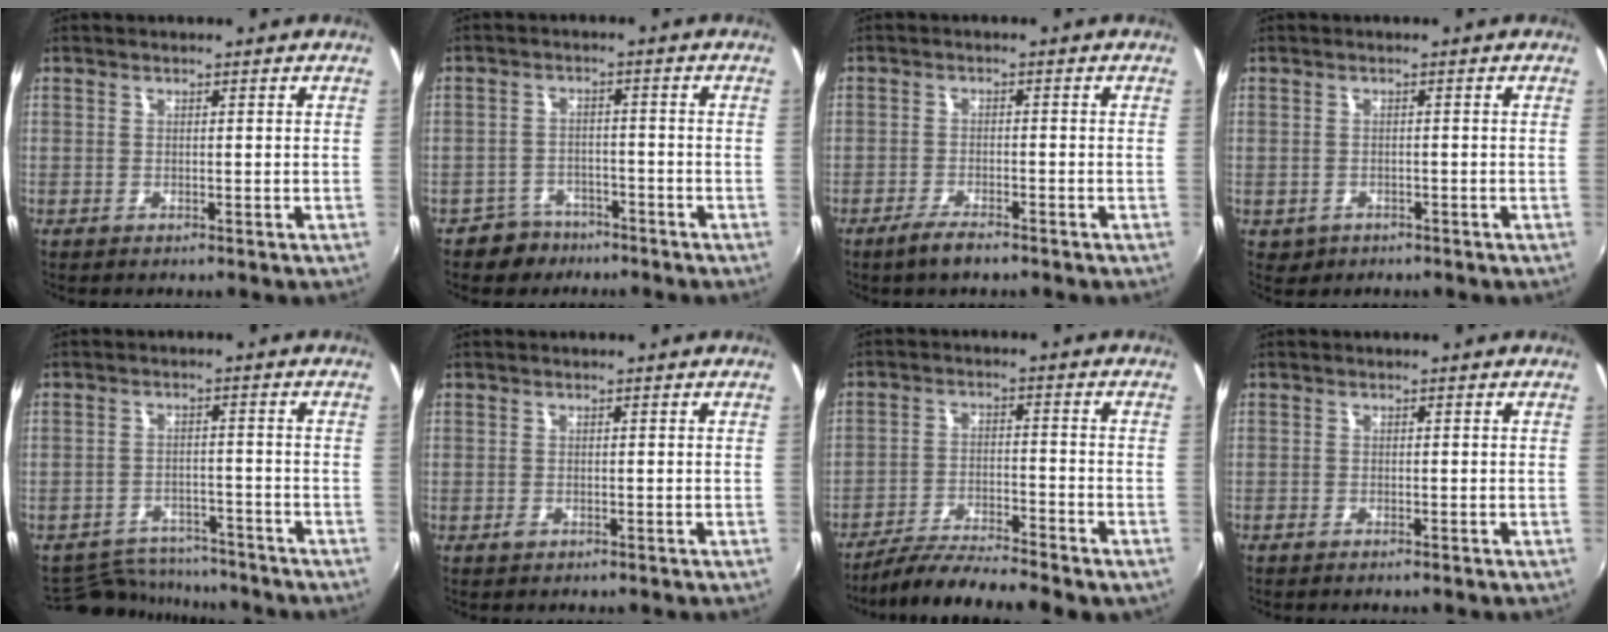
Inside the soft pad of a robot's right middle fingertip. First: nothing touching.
{"total": 5.1, "force": [-3.9, 3.2, 0.4], "torque": [-0.022, 0.017, -0.062]}
{"total": 4.0, "force": [-3.1, 0.7, 2.4], "torque": [-0.064, -0.006, -0.061]}
{"total": 2.4, "force": [-1.1, 2.0, 0.9], "torque": [-0.026, -0.002, -0.010]}
{"total": 10.4, "force": [-9.7, 3.3, 1.7], "torque": [-0.052, 0.016, -0.140]}
{"total": 0.8, "force": [-0.5, 0.5, 0.4], "torque": [-0.007, -0.001, -0.011]}
{"total": 11.3, "force": [-10.0, 0.7, 5.1], "torque": [-0.112, -0.018, -0.168]}
{"total": 0.9, "force": [-0.8, 0.1, 0.4], "torque": [-0.009, -0.001, -0.016]}